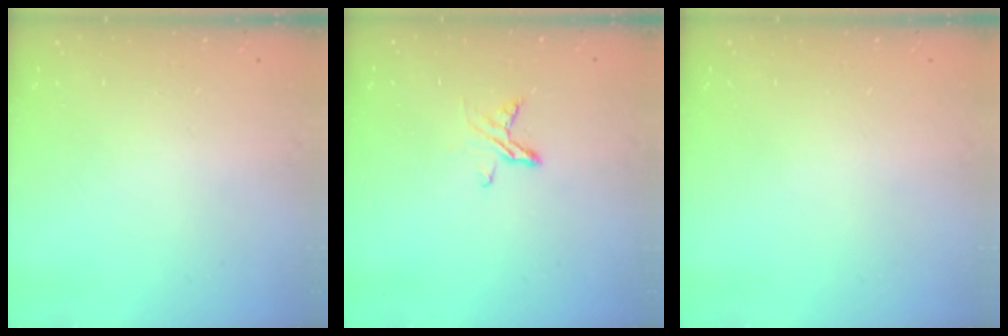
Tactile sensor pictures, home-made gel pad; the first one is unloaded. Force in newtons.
{"total": 6.6, "press": 6.6, "slide": 0.7}
{"total": 0.0}